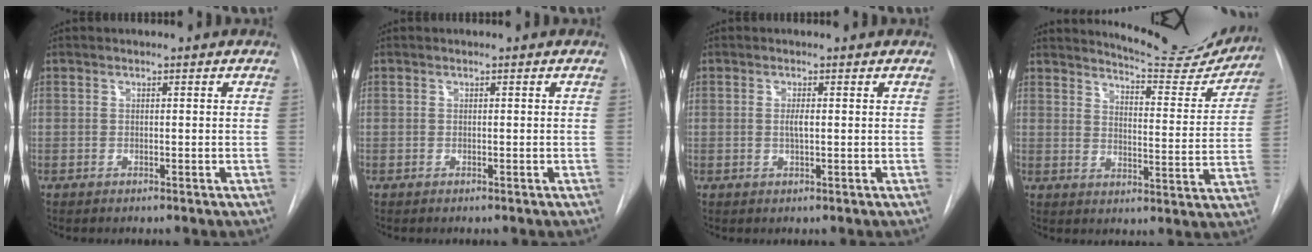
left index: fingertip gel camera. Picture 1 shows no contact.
{"total": 0.0}
{"total": 1.3, "force": [0.2, 0.1, 1.3], "torque": [-0.028, 0.001, 0.004]}
{"total": 14.3, "force": [13.9, 1.7, 2.9], "torque": [-0.036, -0.054, 0.166]}